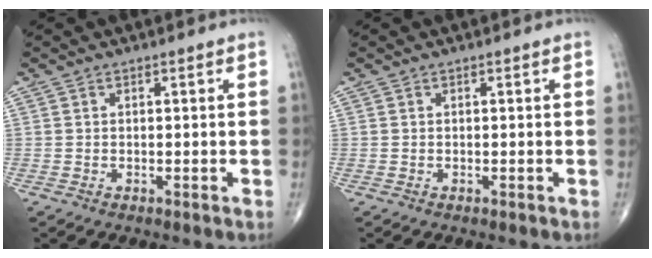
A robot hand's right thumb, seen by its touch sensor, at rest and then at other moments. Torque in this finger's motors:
{"motor_torque": [0.00, 0.00, 0.00, 0.00, 0.00]}